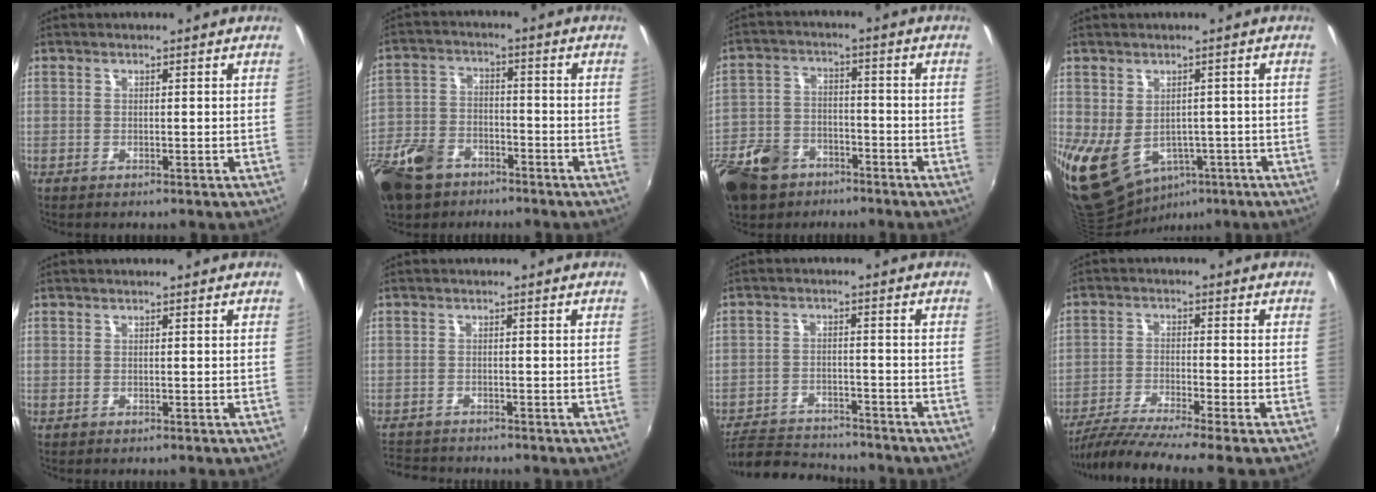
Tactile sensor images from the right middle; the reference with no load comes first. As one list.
[{"total": 16.1, "force": [-10.3, 9.5, 7.9], "torque": [-0.211, -0.011, -0.196]}, {"total": 16.6, "force": [-10.3, 10.3, 7.9], "torque": [-0.211, -0.006, -0.182]}, {"total": 10.9, "force": [-2.8, 8.5, 6.2], "torque": [-0.139, -0.024, -0.019]}, {"total": 0.0}, {"total": 4.4, "force": [-4.1, 1.5, 0.6], "torque": [-0.030, -0.006, -0.075]}, {"total": 9.6, "force": [-8.7, 3.5, 2.2], "torque": [-0.068, 0.013, -0.135]}, {"total": 9.1, "force": [-7.8, -1.6, 4.3], "torque": [-0.098, -0.025, -0.138]}]